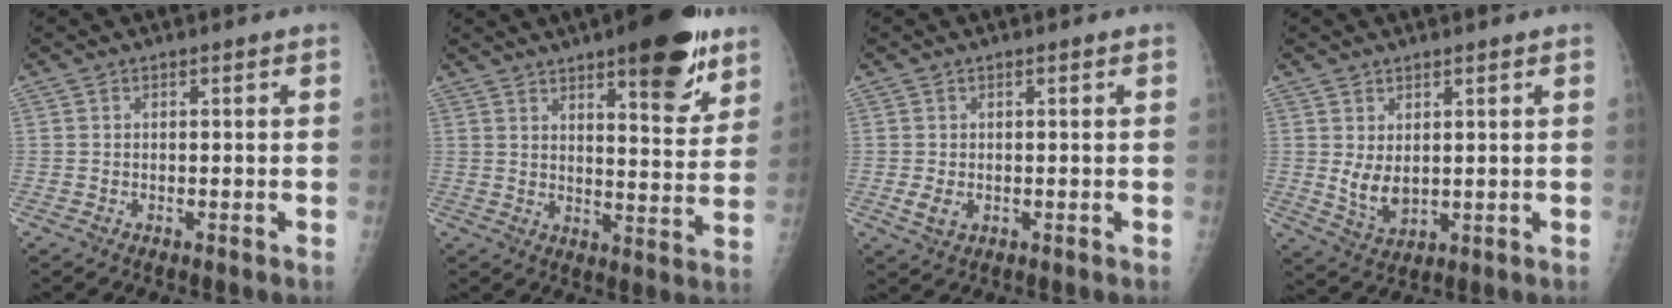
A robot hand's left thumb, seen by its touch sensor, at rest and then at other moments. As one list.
[{"total": 15.7, "force": [9.6, 4.9, 11.5], "torque": [-0.119, -0.049, 0.134]}, {"total": 2.4, "force": [-0.3, 1.7, 1.7], "torque": [-0.033, -0.005, -0.001]}, {"total": 5.2, "force": [1.3, 3.1, 4.0], "torque": [-0.061, -0.020, 0.036]}]